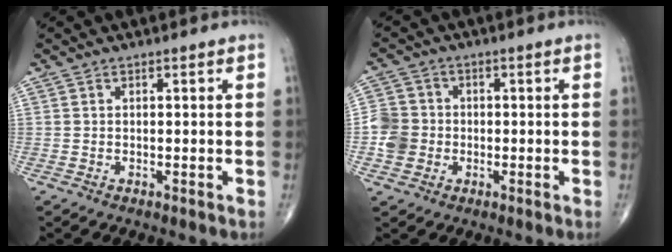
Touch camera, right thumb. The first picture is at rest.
{"total": 6.0, "force": [-1.3, 5.6, 2.0], "torque": [-0.022, 0.012, -0.029]}